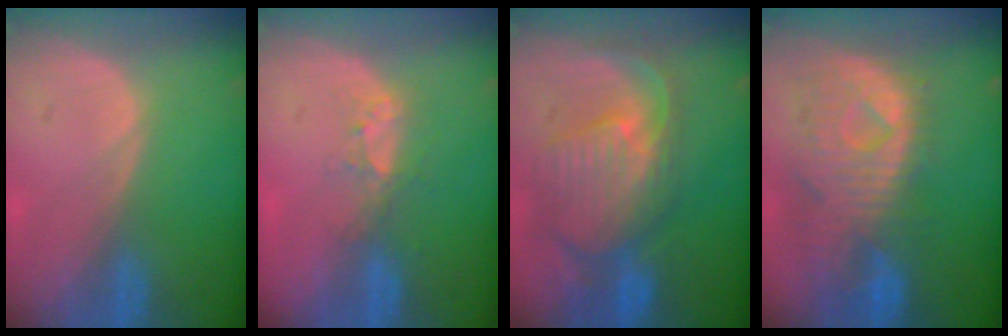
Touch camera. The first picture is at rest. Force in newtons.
{"total": 3.3, "press": 2.8, "slide": 1.7}
{"total": 11.0, "press": 9.6, "slide": 5.4}
{"total": 11.2, "press": 9.7, "slide": 5.4}